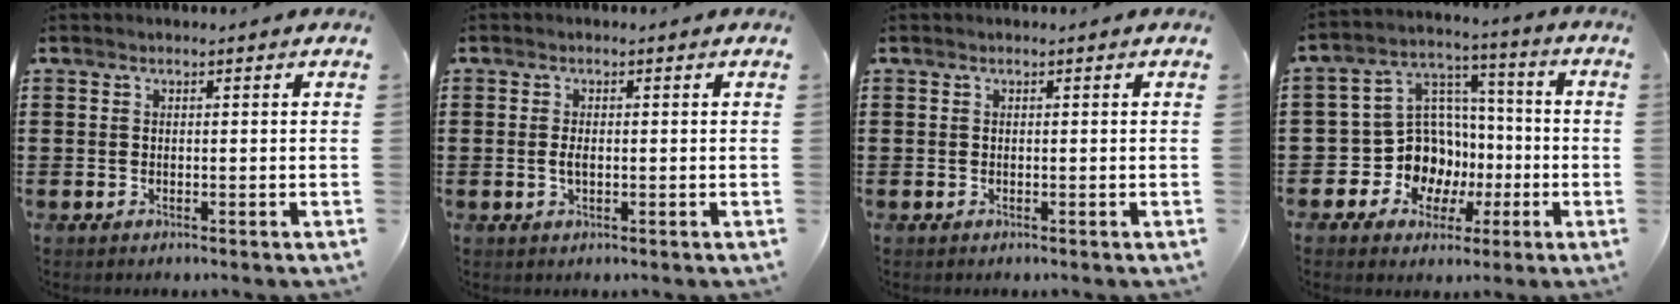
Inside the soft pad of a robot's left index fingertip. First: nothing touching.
{"total": 1.7, "force": [-0.1, 0.6, 1.5], "torque": [-0.038, -0.003, -0.004]}
{"total": 0.0}
{"total": 10.8, "force": [-2.1, 9.9, 3.8], "torque": [-0.119, 0.001, -0.029]}